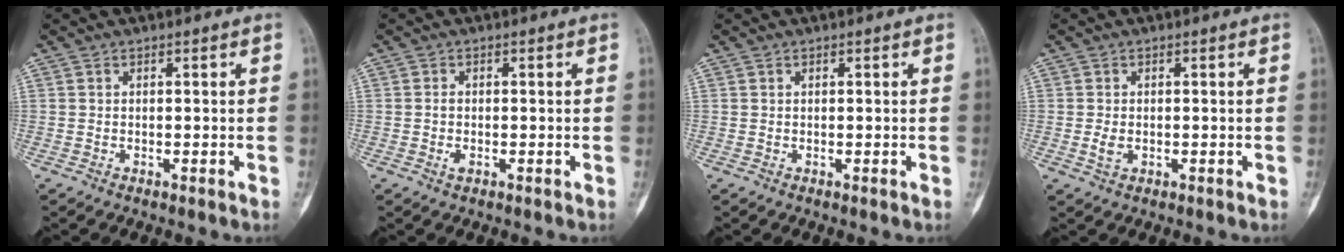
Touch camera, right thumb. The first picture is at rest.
{"total": 1.5, "force": [-0.4, 1.0, 1.1], "torque": [-0.018, 0.003, -0.009]}
{"total": 0.0}
{"total": 1.9, "force": [-0.3, 1.3, 1.3], "torque": [-0.029, -0.003, -0.006]}